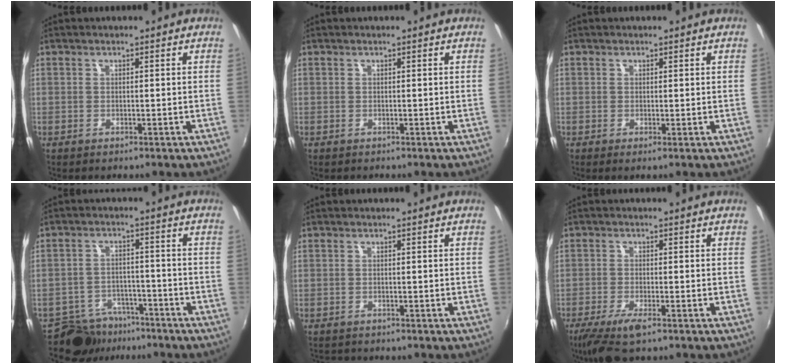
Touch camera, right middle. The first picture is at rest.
{"total": 0.0}
{"total": 0.5, "force": [0.2, -0.2, 0.4], "torque": [-0.012, -0.002, 0.001]}
{"total": 9.0, "force": [-7.4, 5.0, 1.3], "torque": [-0.040, 0.013, -0.111]}
{"total": 1.5, "force": [-1.4, 0.6, 0.2], "torque": [-0.009, -0.006, -0.022]}
{"total": 7.0, "force": [-4.7, 1.5, 5.0], "torque": [-0.117, -0.024, -0.087]}